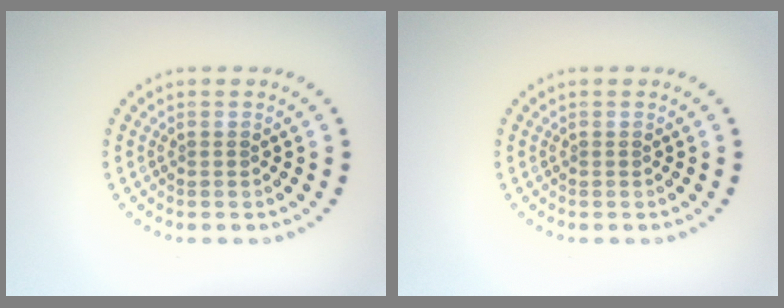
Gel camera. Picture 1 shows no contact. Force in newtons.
{"total": 0.0}